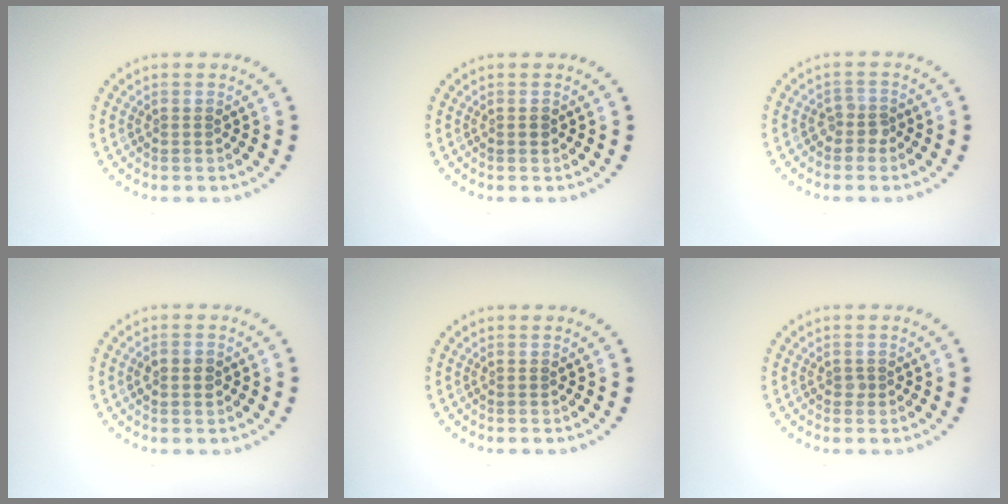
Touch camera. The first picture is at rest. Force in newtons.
{"total": 0.8, "press": 0.8, "slide": 0.2}
{"total": 1.4, "press": 1.1, "slide": 0.9}
{"total": 1.8, "press": 1.8, "slide": 0.0}
{"total": 0.0}
{"total": 0.6, "press": 0.4, "slide": 0.4}